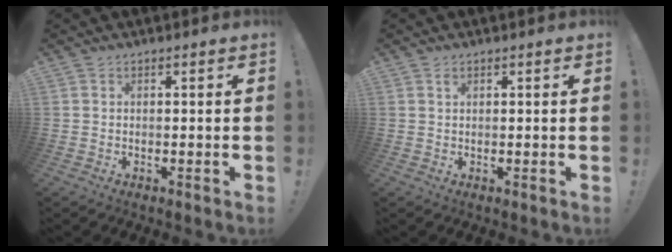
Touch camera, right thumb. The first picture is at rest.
{"total": 0.7, "force": [0.5, 0.4, 0.4], "torque": [-0.001, -0.002, 0.007]}